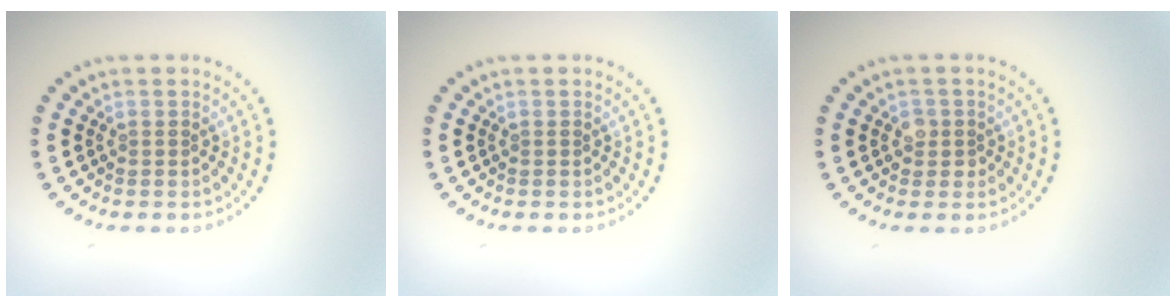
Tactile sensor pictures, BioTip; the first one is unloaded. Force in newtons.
{"total": 0.0}
{"total": 1.4, "press": 1.3, "slide": 0.6}